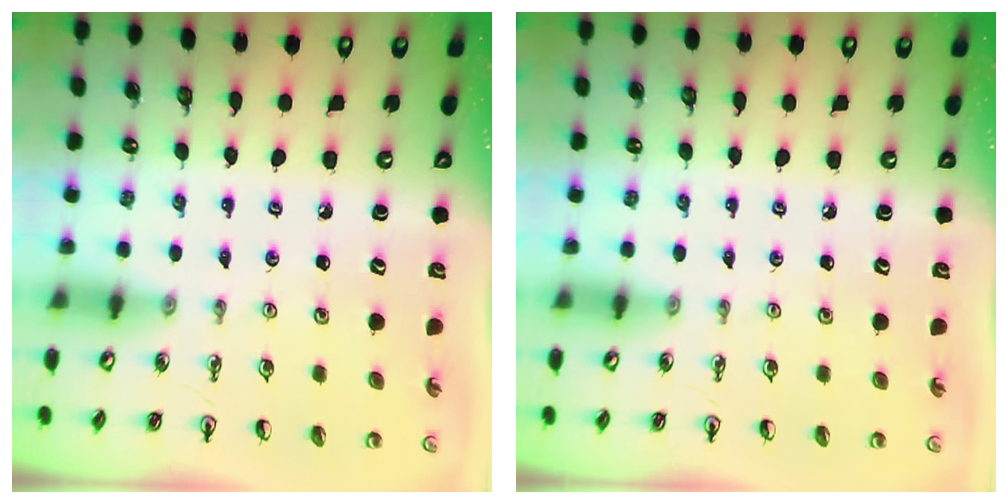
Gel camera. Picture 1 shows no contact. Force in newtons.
{"total": 0.0}